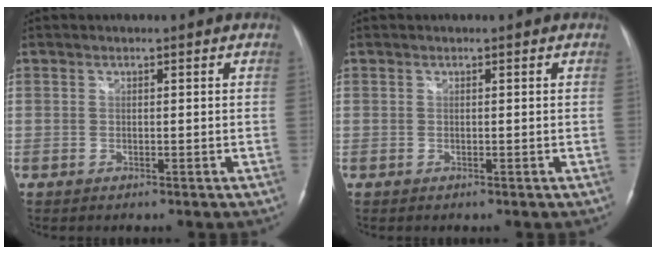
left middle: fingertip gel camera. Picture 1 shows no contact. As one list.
[{"total": 0.0}]